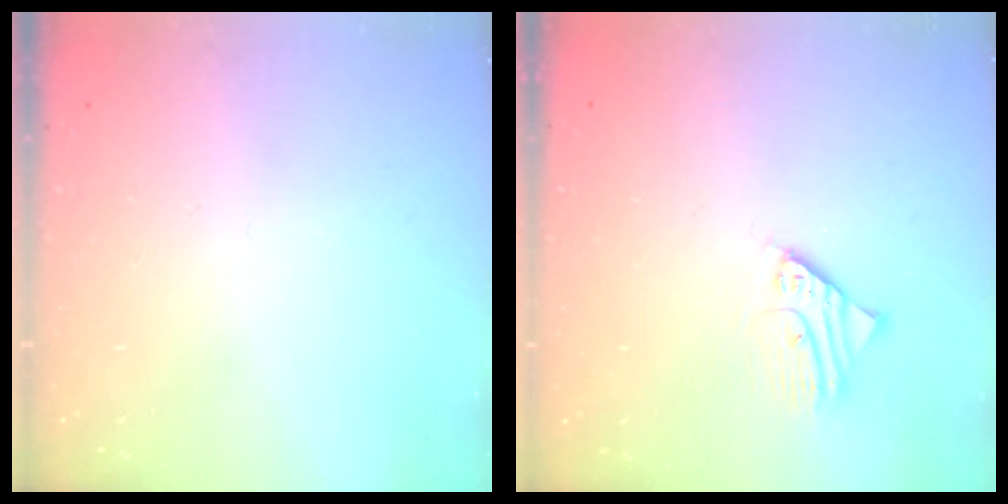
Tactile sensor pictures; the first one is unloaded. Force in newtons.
{"total": 2.8, "press": 2.8, "slide": 0.2}